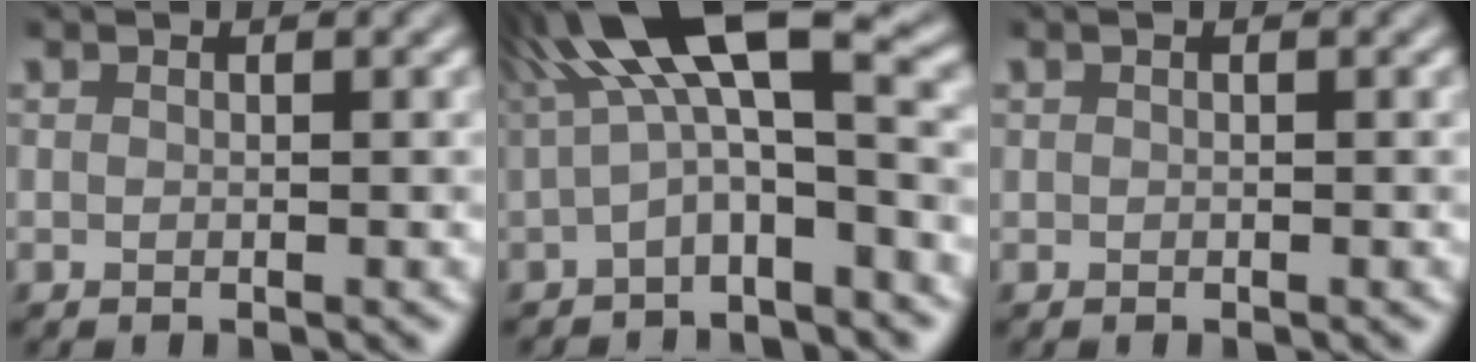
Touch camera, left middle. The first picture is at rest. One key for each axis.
{"total": 9.6, "fx": 0.7, "fy": 2.9, "fz": 9.1, "tx": -0.159, "ty": 0.029, "tz": -0.007}
{"total": 0.0}